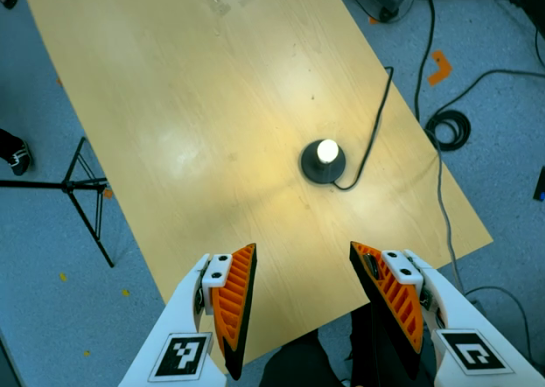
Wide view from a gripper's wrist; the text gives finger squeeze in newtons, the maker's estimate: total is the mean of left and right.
{"total": 0.0}